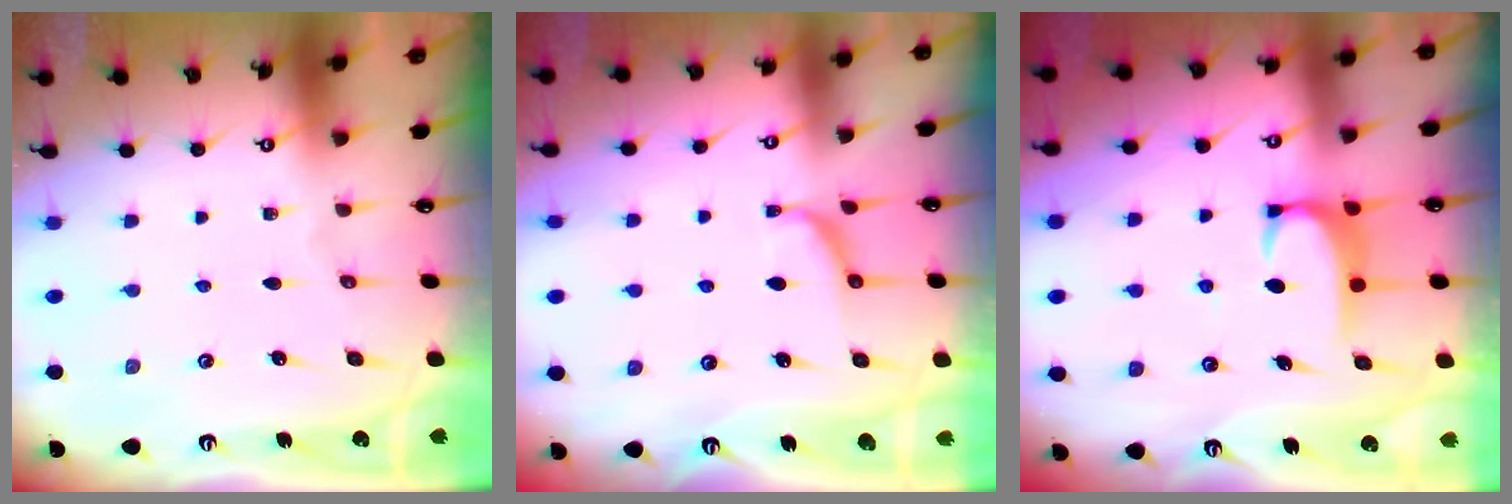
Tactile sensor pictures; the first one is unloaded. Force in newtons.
{"total": 1.2, "press": 1.2, "slide": 0.4}
{"total": 2.1, "press": 2.1, "slide": 0.5}